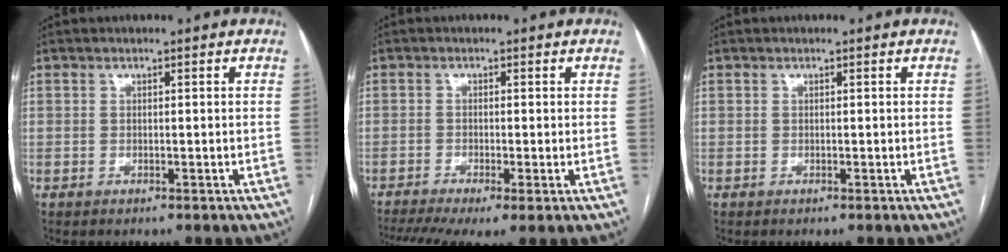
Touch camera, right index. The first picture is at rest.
{"total": 8.4, "force": [-5.2, 1.8, 6.3], "torque": [-0.112, -0.011, -0.088]}
{"total": 0.0}